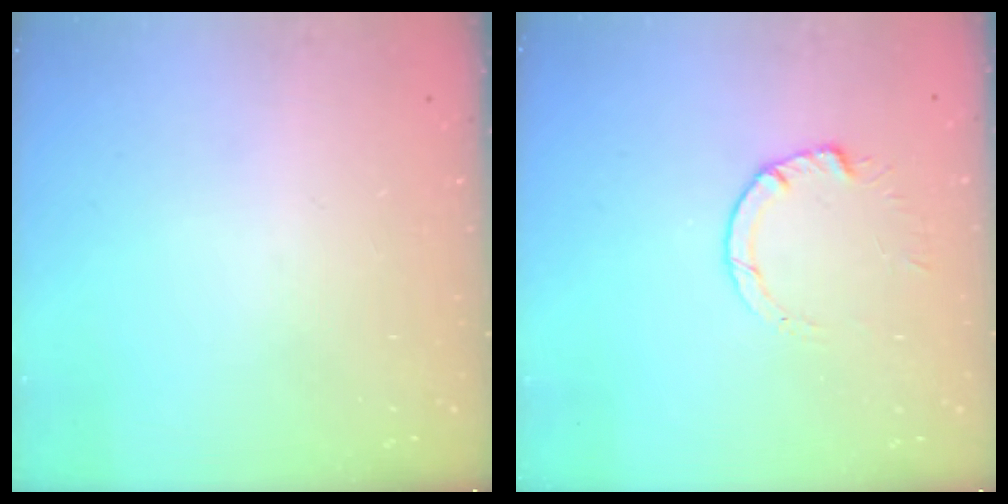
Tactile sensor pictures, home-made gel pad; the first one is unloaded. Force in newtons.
{"total": 3.5, "press": 3.5, "slide": 0.4}